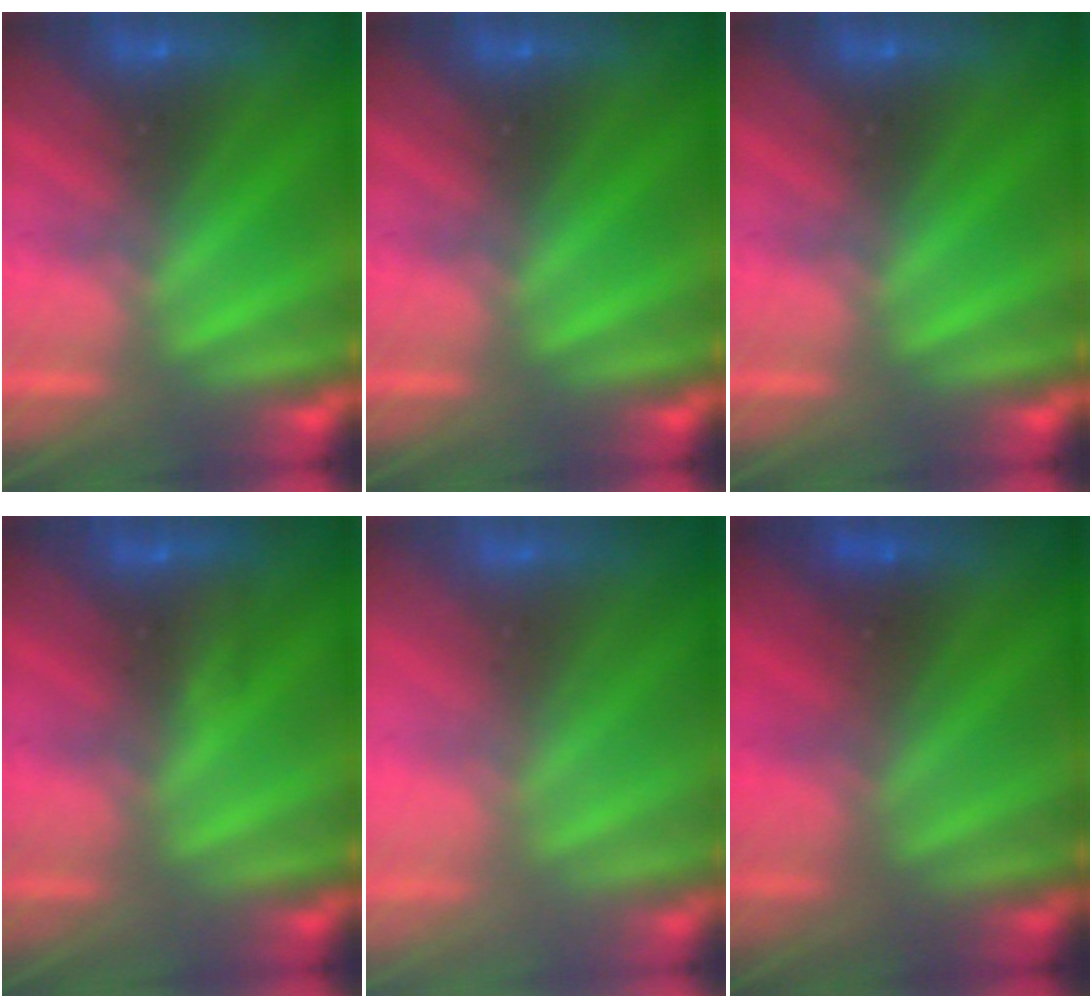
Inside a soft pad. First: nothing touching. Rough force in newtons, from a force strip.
{"total": 0.0}
{"total": 0.0}
{"total": 2.9}
{"total": 2.8}
{"total": 1.7}